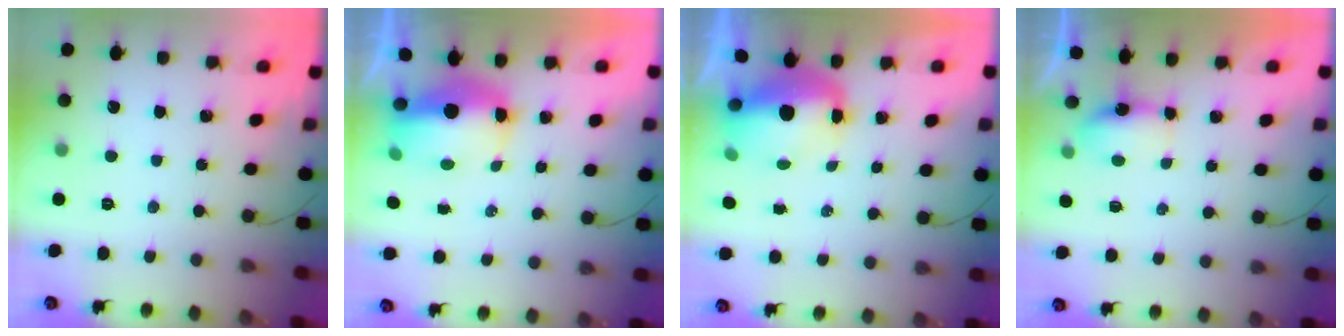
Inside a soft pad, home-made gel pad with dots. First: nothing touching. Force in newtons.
{"total": 10.1, "press": 9.9, "slide": 2.0}
{"total": 9.8, "press": 9.6, "slide": 1.9}
{"total": 6.0, "press": 5.1, "slide": 3.2}